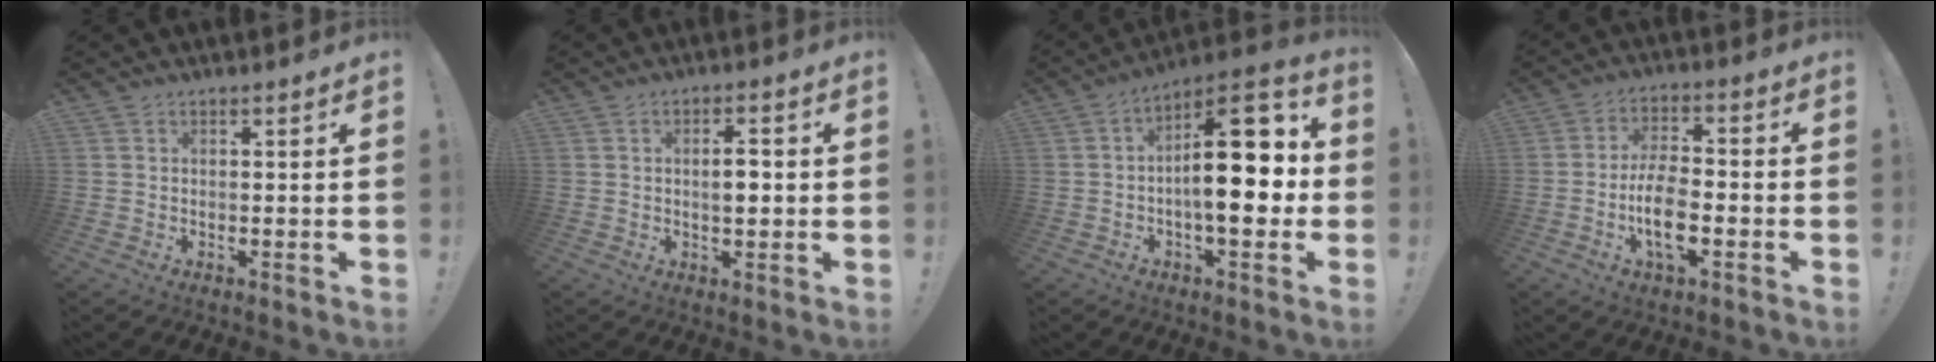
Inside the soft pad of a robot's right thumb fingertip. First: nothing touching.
{"total": 4.1, "force": [-0.1, 1.7, 3.7], "torque": [-0.046, -0.001, -0.007]}
{"total": 20.3, "force": [0.3, 8.6, 18.3], "torque": [-0.253, 0.000, 0.005]}
{"total": 11.3, "force": [-3.5, 5.0, 9.4], "torque": [-0.181, 0.003, -0.064]}